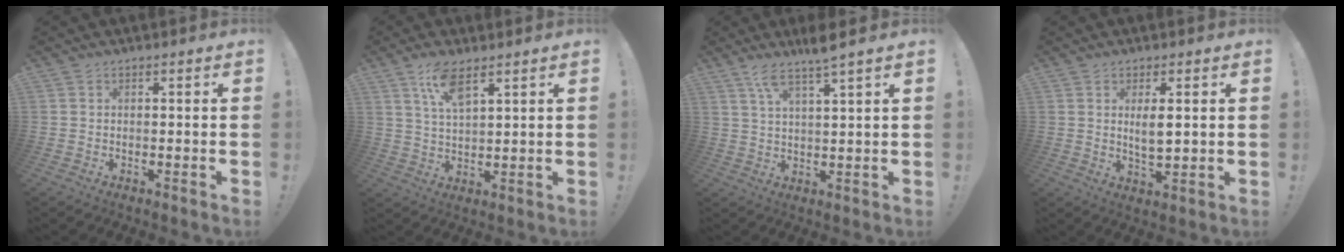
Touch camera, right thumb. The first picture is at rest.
{"total": 8.2, "force": [5.1, 2.4, 5.9], "torque": [-0.117, -0.013, 0.091]}
{"total": 6.6, "force": [5.0, -0.4, 4.3], "torque": [-0.086, -0.022, 0.083]}
{"total": 5.2, "force": [1.2, 1.8, 4.7], "torque": [-0.076, -0.007, 0.017]}